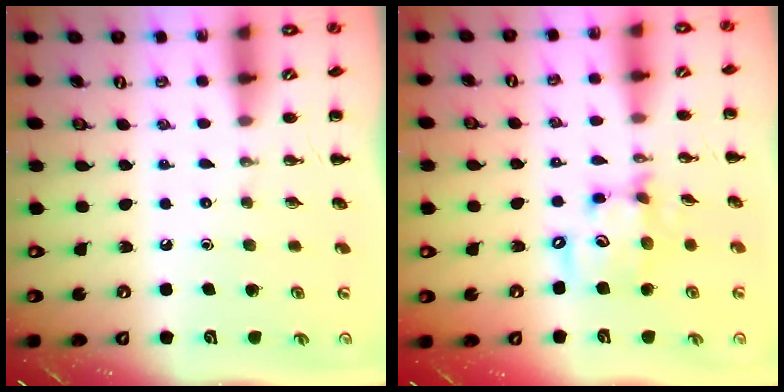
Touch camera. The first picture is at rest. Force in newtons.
{"total": 12.6, "press": 12.3, "slide": 2.6}